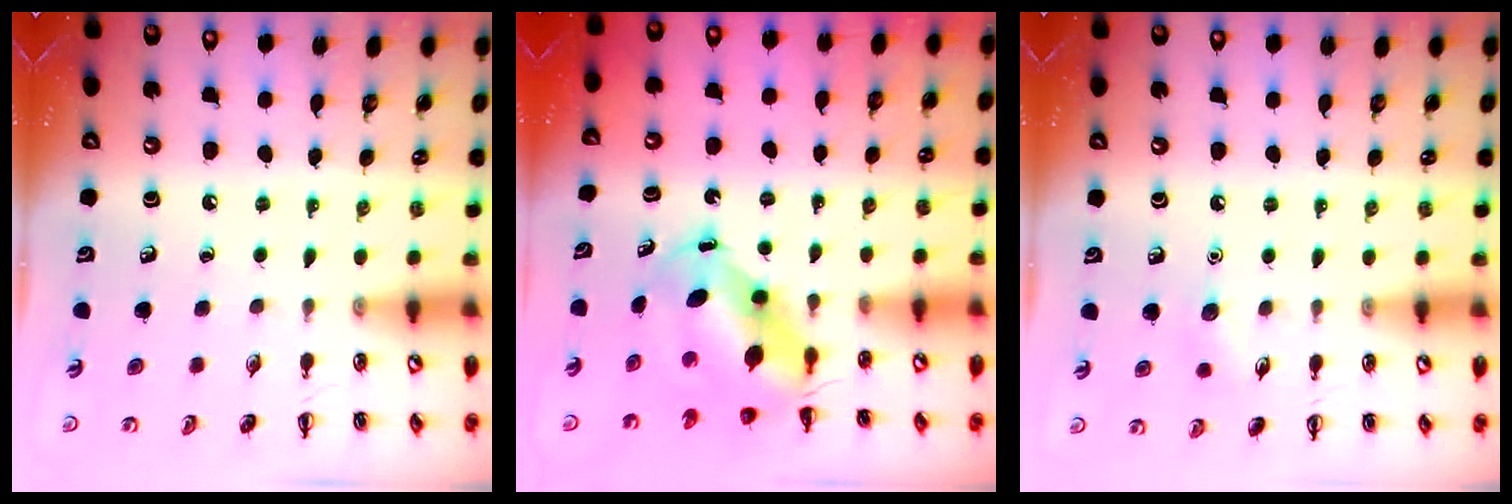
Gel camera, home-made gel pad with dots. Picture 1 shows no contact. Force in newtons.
{"total": 6.3, "press": 6.1, "slide": 1.6}
{"total": 5.6, "press": 5.4, "slide": 1.5}